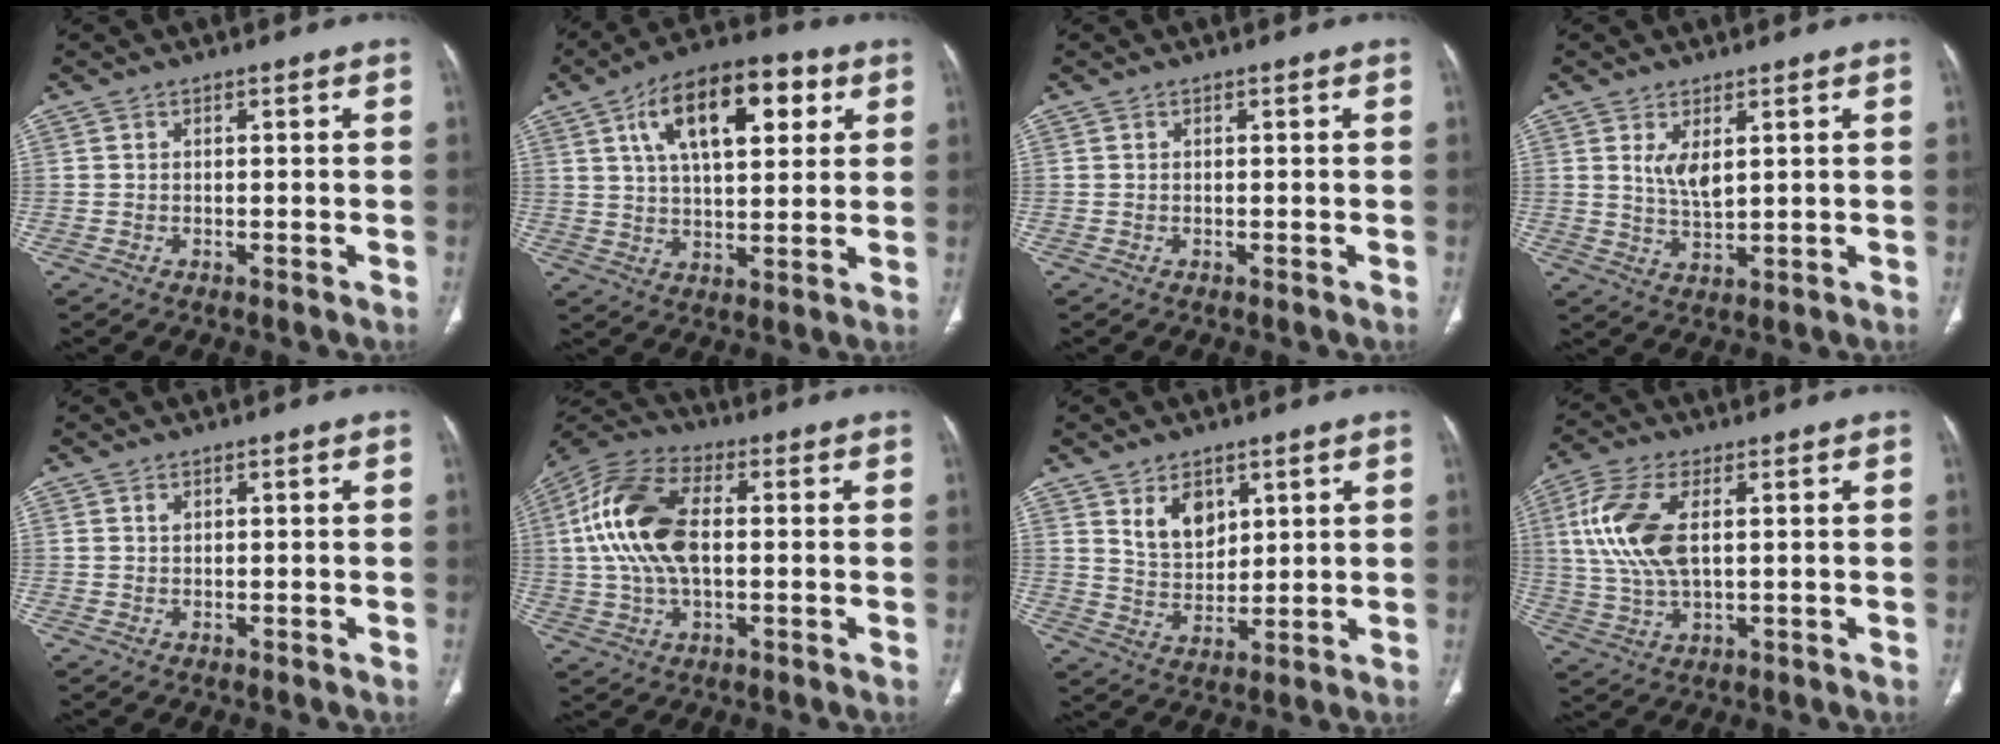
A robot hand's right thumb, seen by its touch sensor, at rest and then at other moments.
{"total": 17.4, "force": [6.7, 8.2, 13.8], "torque": [-0.193, 0.000, 0.107]}
{"total": 0.0}
{"total": 4.5, "force": [1.7, 1.8, 3.7], "torque": [-0.067, -0.020, 0.042]}
{"total": 0.8, "force": [0.4, 0.5, 0.4], "torque": [-0.005, -0.001, 0.010]}
{"total": 16.2, "force": [1.4, 9.0, 13.4], "torque": [-0.277, 0.022, 0.022]}
{"total": 7.3, "force": [3.8, 4.7, 4.1], "torque": [-0.047, -0.033, 0.078]}
{"total": 12.2, "force": [2.6, 6.0, 10.3], "torque": [-0.236, -0.001, 0.054]}